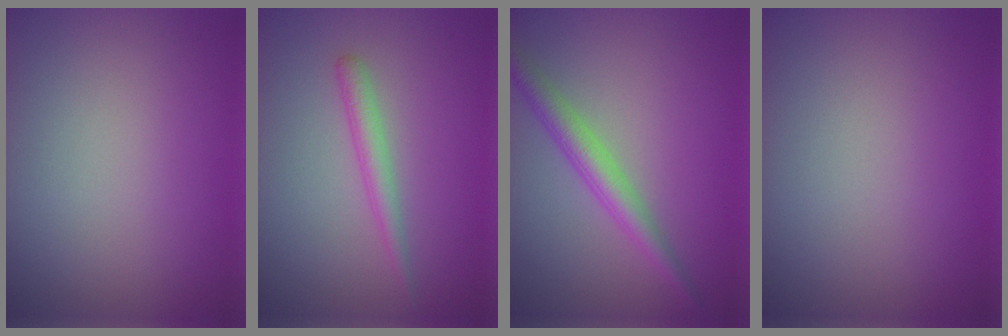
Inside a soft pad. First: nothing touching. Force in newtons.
{"total": 1.9, "press": 1.8, "slide": 0.1}
{"total": 3.3, "press": 3.3, "slide": 0.1}
{"total": 0.0}